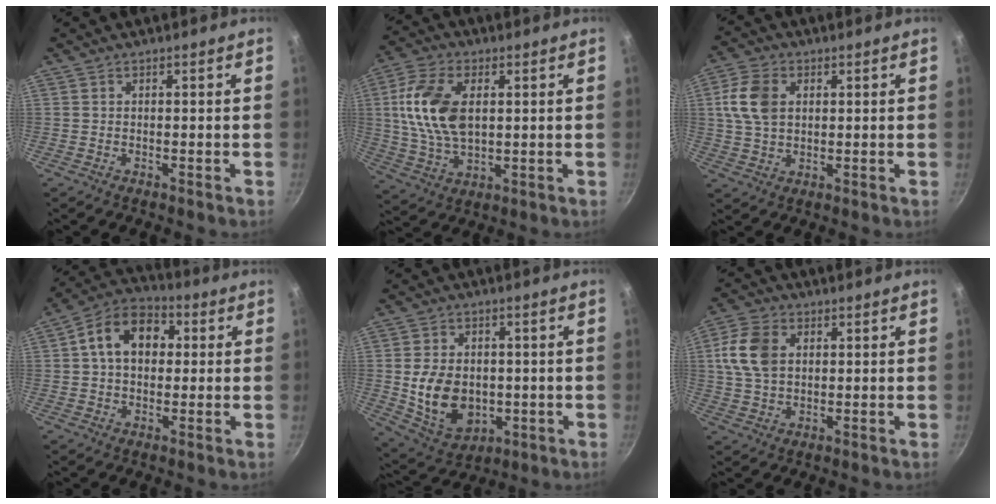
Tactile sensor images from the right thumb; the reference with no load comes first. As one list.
[{"total": 14.1, "force": [2.4, 8.4, 11.1], "torque": [-0.206, -0.004, 0.045]}, {"total": 8.7, "force": [2.0, 6.1, 6.0], "torque": [-0.104, 0.007, 0.034]}, {"total": 12.3, "force": [2.1, 8.8, 8.3], "torque": [-0.103, 0.026, 0.014]}, {"total": 13.0, "force": [-0.9, 9.6, 8.7], "torque": [-0.132, -0.008, 0.003]}, {"total": 9.8, "force": [2.1, 6.8, 6.6], "torque": [-0.116, 0.007, 0.035]}]